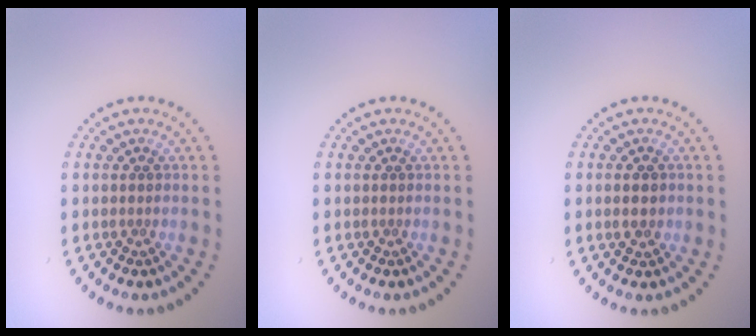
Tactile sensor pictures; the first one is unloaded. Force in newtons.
{"total": 0.0}
{"total": 2.1, "press": 2.1, "slide": 0.0}